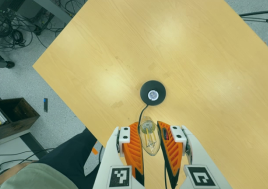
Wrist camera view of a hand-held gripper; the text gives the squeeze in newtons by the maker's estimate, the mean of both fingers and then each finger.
{"total": 22.5, "left": 25.5, "right": 19.5}